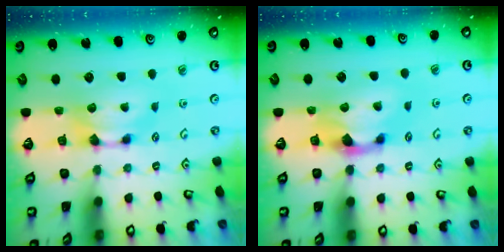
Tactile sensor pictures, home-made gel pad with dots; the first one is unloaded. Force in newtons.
{"total": 1.6, "press": 1.2, "slide": 1.1}